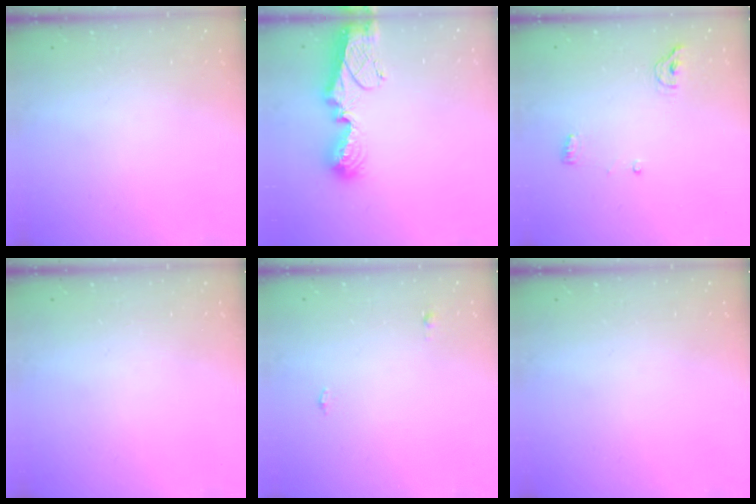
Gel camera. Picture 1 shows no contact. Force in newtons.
{"total": 11.7, "press": 11.6, "slide": 1.1}
{"total": 5.4, "press": 5.3, "slide": 1.1}
{"total": 0.0}
{"total": 7.6, "press": 3.3, "slide": 6.8}
{"total": 0.0}